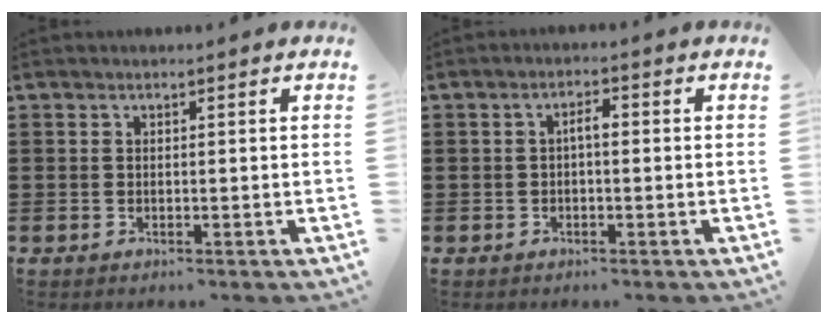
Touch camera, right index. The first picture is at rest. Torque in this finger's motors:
{"motor_torque": [0.53, -0.28, 0.06, 0.07]}